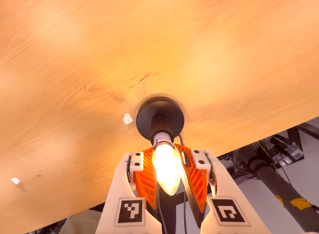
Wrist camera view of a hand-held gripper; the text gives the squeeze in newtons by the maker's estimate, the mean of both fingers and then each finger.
{"total": 25.7, "left": 24.5, "right": 26.9}